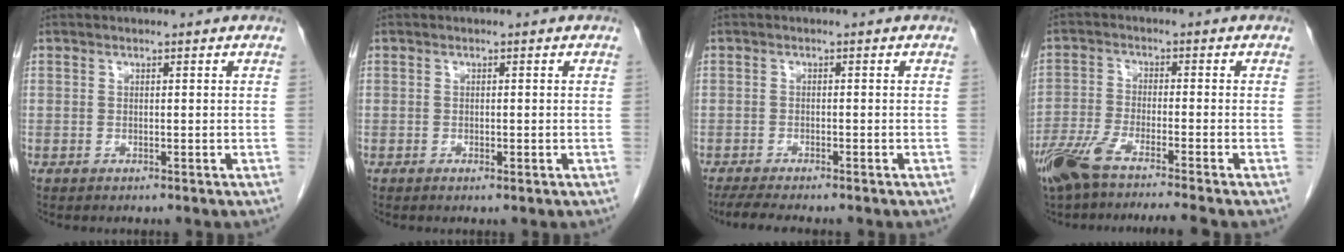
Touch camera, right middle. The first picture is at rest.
{"total": 0.8, "force": [-0.4, 0.3, 0.6], "torque": [-0.010, 0.000, -0.003]}
{"total": 5.9, "force": [-4.9, 0.9, 3.1], "torque": [-0.047, -0.013, -0.074]}
{"total": 10.2, "force": [-8.1, -0.3, 6.1], "torque": [-0.107, -0.025, -0.141]}